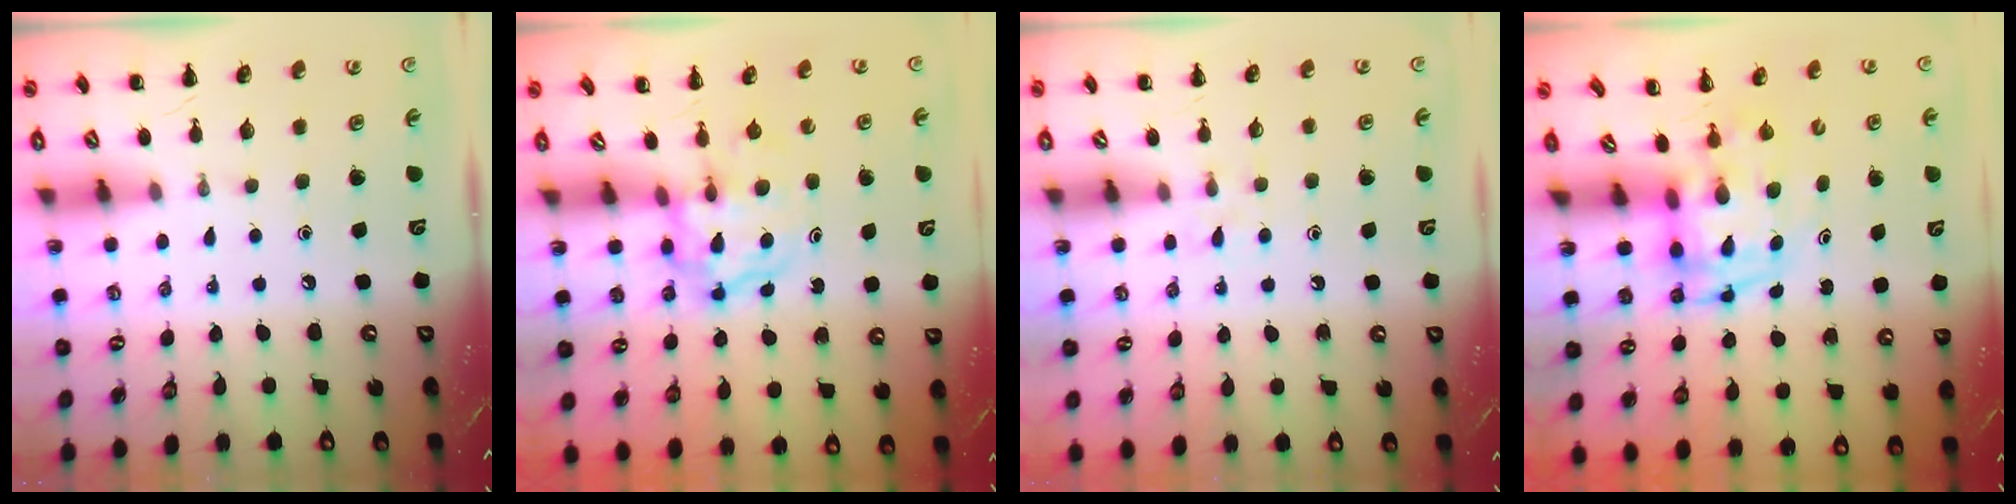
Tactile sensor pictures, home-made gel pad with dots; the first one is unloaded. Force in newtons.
{"total": 3.8, "press": 3.7, "slide": 0.5}
{"total": 3.0, "press": 2.7, "slide": 1.2}
{"total": 3.4, "press": 3.4, "slide": 0.7}